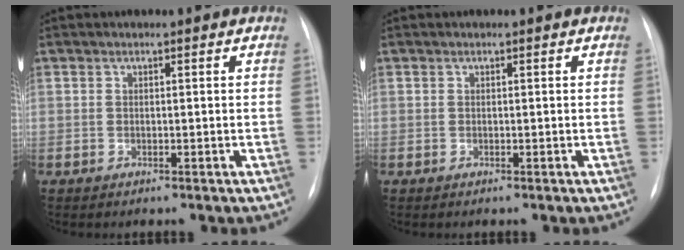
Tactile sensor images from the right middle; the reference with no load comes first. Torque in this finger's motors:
{"motor_torque": [-0.01, -0.01, 0.00, 0.00]}